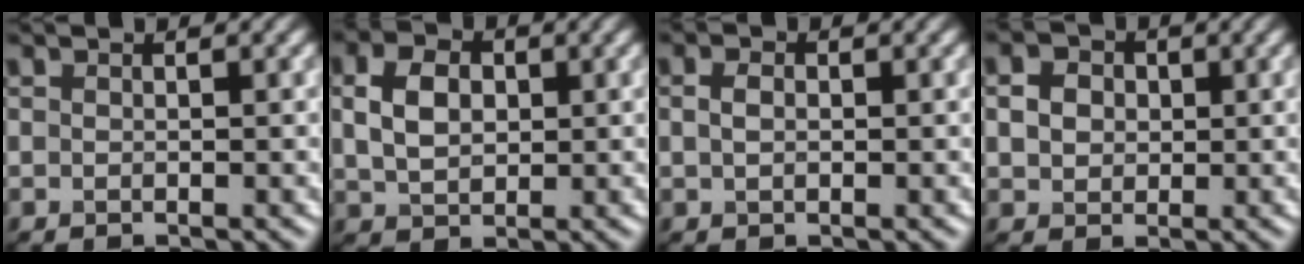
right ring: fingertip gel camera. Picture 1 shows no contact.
{"total": 4.3, "force": [0.9, 3.1, 2.8], "torque": [-0.060, 0.005, 0.013]}
{"total": 1.9, "force": [0.4, 1.3, 1.3], "torque": [-0.025, 0.002, 0.002]}
{"total": 2.8, "force": [0.5, 2.3, 1.4], "torque": [-0.029, 0.002, 0.006]}